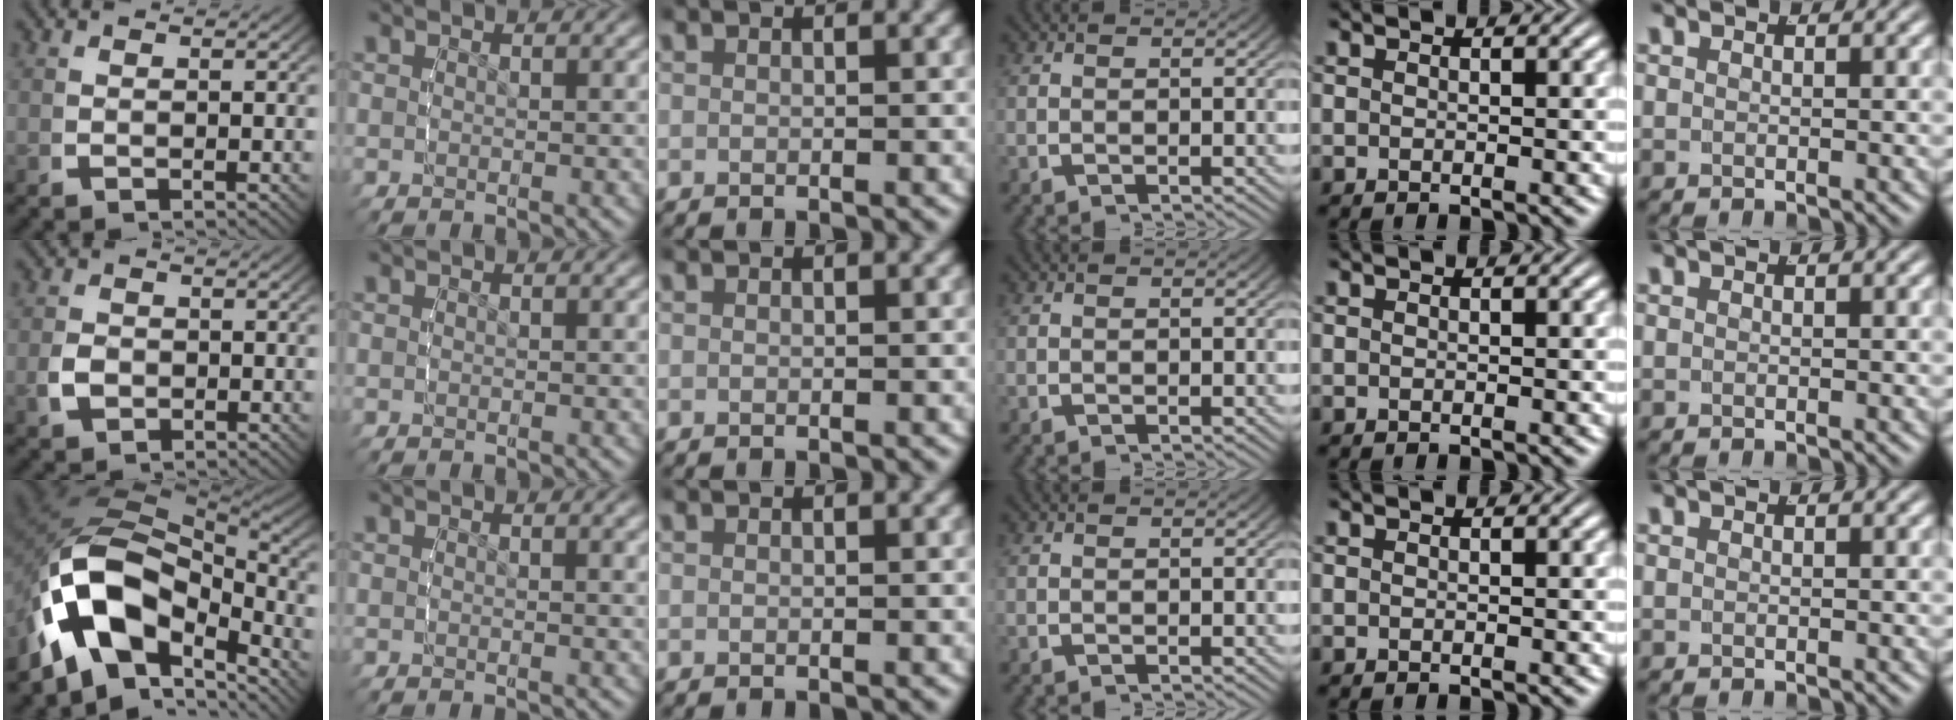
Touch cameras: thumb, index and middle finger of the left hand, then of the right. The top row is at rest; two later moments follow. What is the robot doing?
{"motion": "lift_and_place", "object": "screwdriver"}